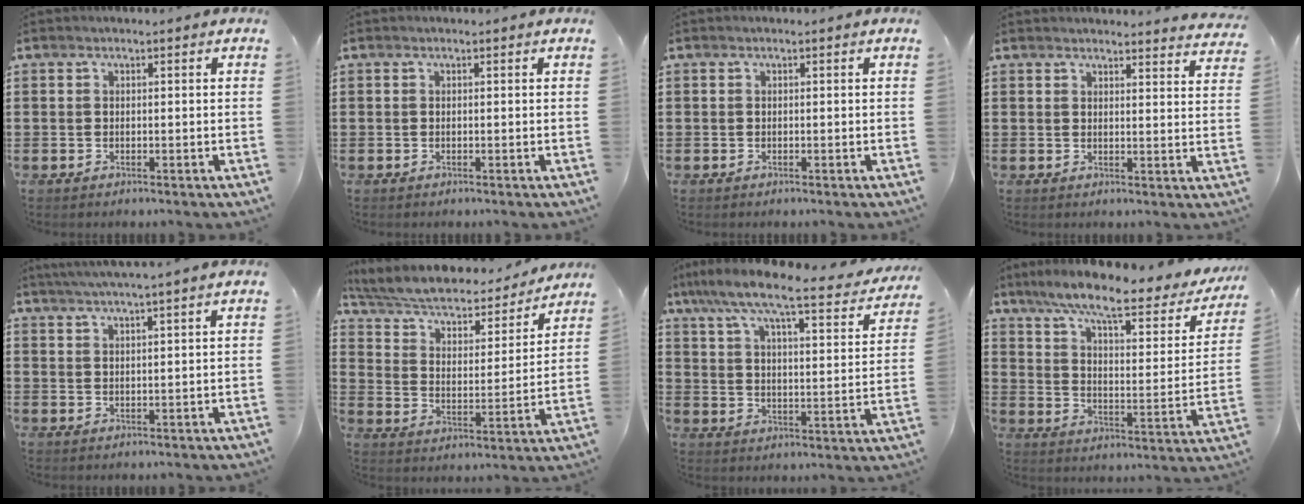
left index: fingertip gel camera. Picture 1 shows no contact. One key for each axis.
{"total": 0.0}
{"total": 0.0}
{"total": 2.8, "fx": 2.8, "fy": 0.1, "fz": 0.0, "tx": -0.001, "ty": -0.016, "tz": 0.051}
{"total": 2.8, "fx": 2.5, "fy": -0.9, "fz": 1.0, "tx": -0.024, "ty": -0.006, "tz": 0.044}
{"total": 5.8, "fx": 5.0, "fy": 1.6, "fz": 2.5, "tx": -0.072, "ty": -0.038, "tz": 0.081}
{"total": 7.8, "fx": 6.6, "fy": 0.3, "fz": 4.2, "tx": -0.111, "ty": -0.044, "tz": 0.105}
{"total": 10.0, "fx": 8.2, "fy": 0.8, "fz": 5.8, "tx": -0.135, "ty": -0.048, "tz": 0.134}